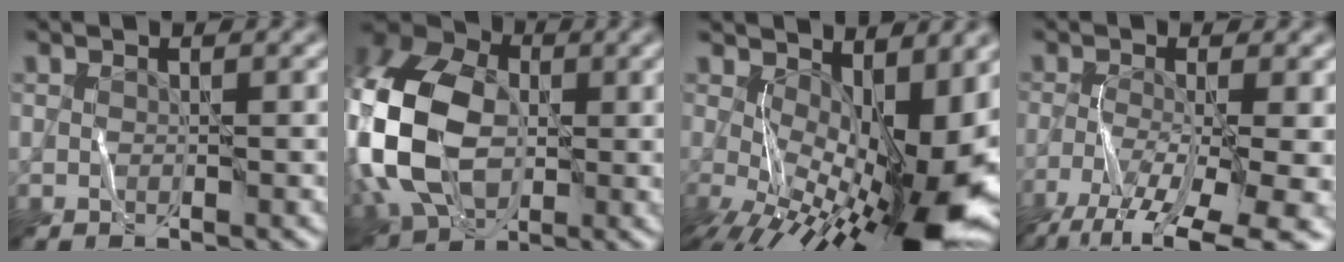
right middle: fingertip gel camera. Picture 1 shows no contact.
{"total": 13.0, "force": [-0.5, 9.2, 9.1], "torque": [-0.232, 0.001, -0.009]}
{"total": 15.0, "force": [-1.2, 5.6, 13.8], "torque": [-0.187, -0.009, 0.003]}
{"total": 9.8, "force": [-6.5, 2.1, 7.0], "torque": [-0.147, -0.016, -0.094]}